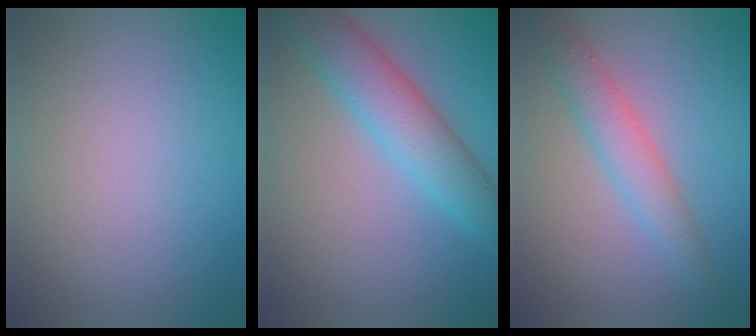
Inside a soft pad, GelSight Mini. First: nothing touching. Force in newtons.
{"total": 5.4, "press": 5.4, "slide": 0.1}
{"total": 3.4, "press": 3.4, "slide": 0.1}